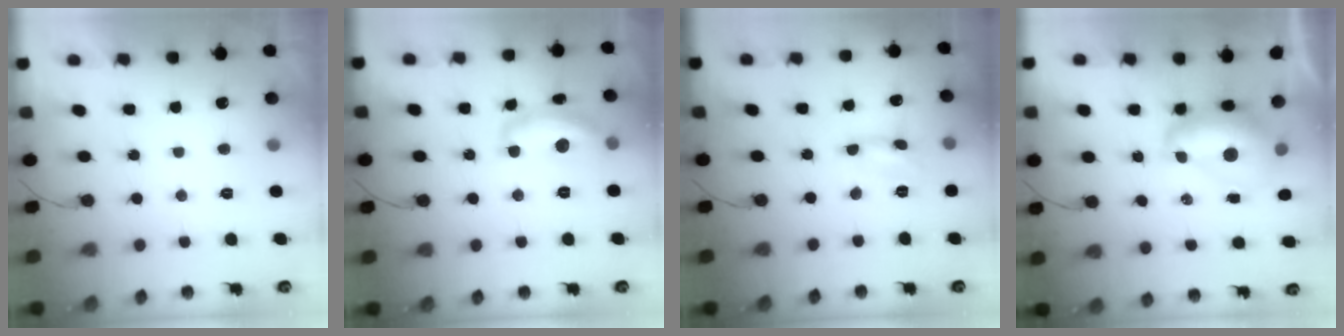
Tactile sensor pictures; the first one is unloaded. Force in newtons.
{"total": 13.9, "press": 13.8, "slide": 1.0}
{"total": 1.6, "press": 1.6, "slide": 0.1}
{"total": 9.6, "press": 9.5, "slide": 0.9}